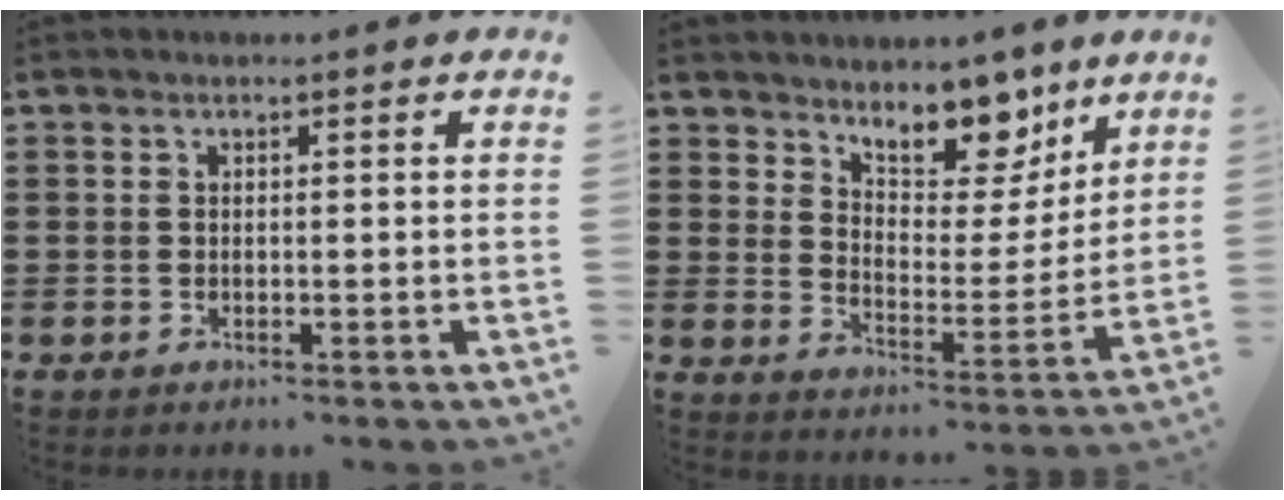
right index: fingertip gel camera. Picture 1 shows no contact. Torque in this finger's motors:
{"motor_torque": [0.09, 0.74, 0.29, 0.02]}